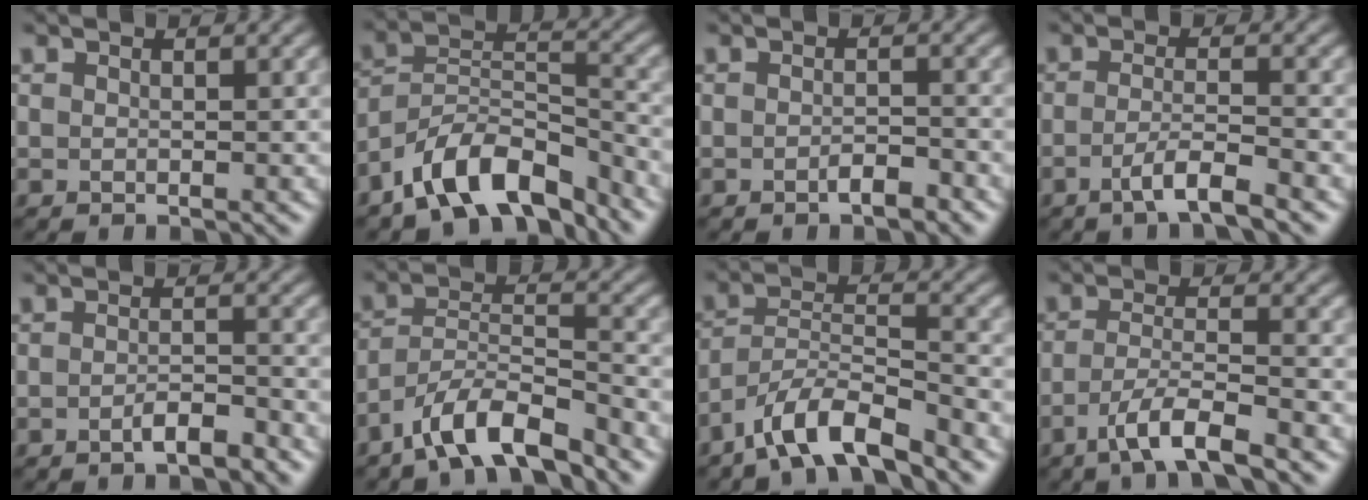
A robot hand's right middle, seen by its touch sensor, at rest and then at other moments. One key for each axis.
{"total": 8.5, "fx": -6.1, "fy": 3.8, "fz": 4.5, "tx": -0.069, "ty": 0.003, "tz": -0.122}
{"total": 1.4, "fx": -0.8, "fy": 0.5, "fz": 1.1, "tx": -0.022, "ty": 0.004, "tz": -0.014}
{"total": 3.0, "fx": -1.6, "fy": 0.5, "fz": 2.5, "tx": -0.045, "ty": 0.004, "tz": -0.037}
{"total": 2.0, "fx": -1.1, "fy": 0.6, "fz": 1.5, "tx": -0.028, "ty": 0.008, "tz": -0.020}
{"total": 6.4, "fx": -5.0, "fy": 1.6, "fz": 3.6, "tx": -0.065, "ty": 0.005, "tz": -0.089}
{"total": 6.1, "fx": -4.8, "fy": 1.5, "fz": 3.5, "tx": -0.063, "ty": 0.005, "tz": -0.088}
{"total": 4.6, "fx": -2.9, "fy": 0.8, "fz": 3.4, "tx": -0.067, "ty": 0.003, "tz": -0.058}